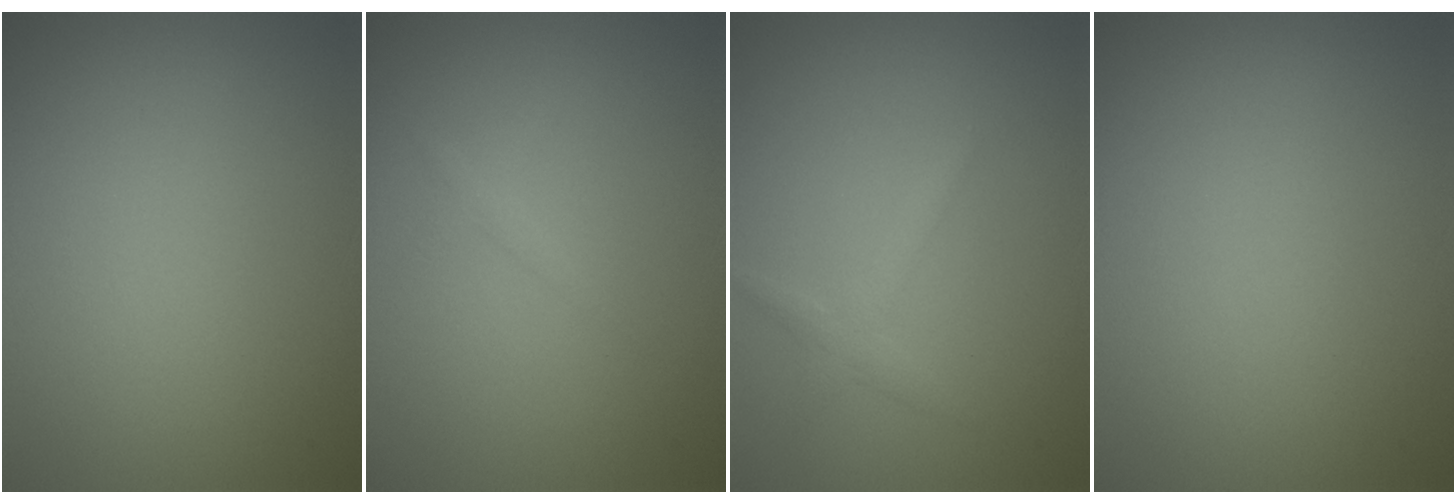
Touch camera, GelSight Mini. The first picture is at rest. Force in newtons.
{"total": 0.8, "press": 0.8, "slide": 0.0}
{"total": 1.3, "press": 1.3, "slide": 0.0}
{"total": 0.0}